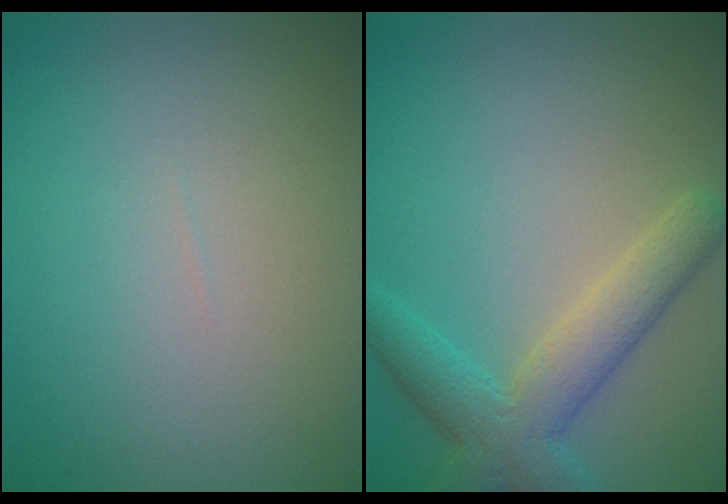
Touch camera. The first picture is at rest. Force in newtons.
{"total": 4.7, "press": 4.7, "slide": 0.4}